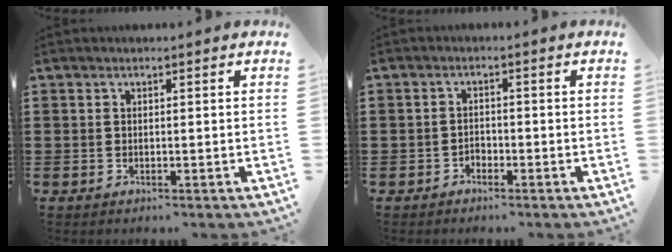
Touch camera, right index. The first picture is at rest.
{"total": 1.6, "force": [-1.3, 0.9, 0.1], "torque": [-0.008, 0.003, -0.029]}